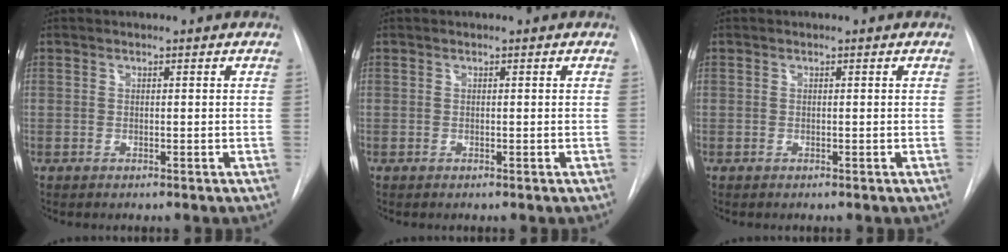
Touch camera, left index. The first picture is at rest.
{"total": 0.0}
{"total": 0.0}